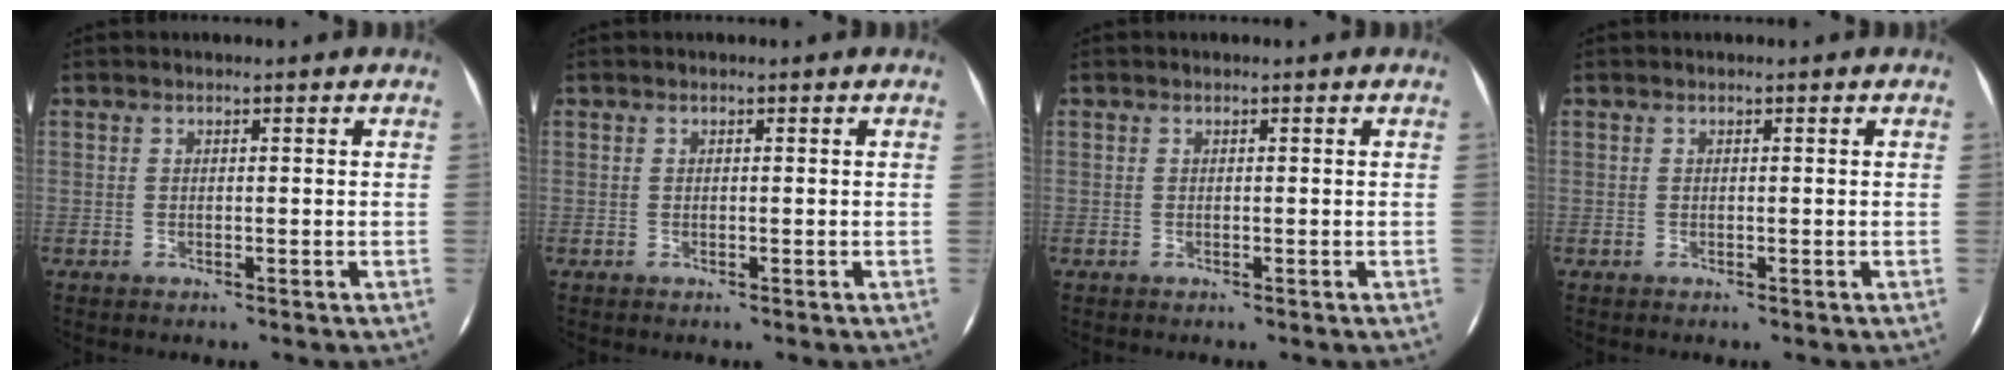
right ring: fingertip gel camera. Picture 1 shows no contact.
{"total": 0.0}
{"total": 0.0}
{"total": 0.0}